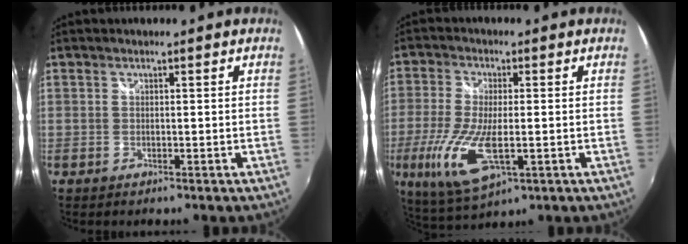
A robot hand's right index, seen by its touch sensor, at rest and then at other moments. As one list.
[{"total": 13.0, "force": [-3.6, 4.6, 11.5], "torque": [-0.246, -0.027, -0.065]}]